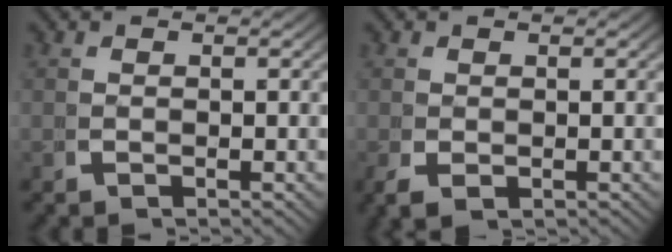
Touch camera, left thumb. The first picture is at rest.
{"total": 1.3, "force": [-0.2, 1.0, 0.9], "torque": [-0.027, -0.014, 0.006]}